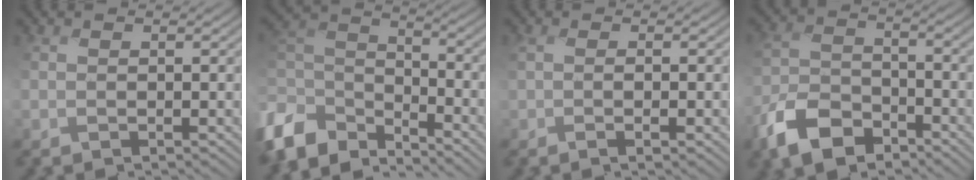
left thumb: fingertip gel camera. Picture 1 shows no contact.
{"total": 11.8, "force": [-8.2, 6.5, 5.5], "torque": [-0.168, -0.012, -0.172]}
{"total": 2.6, "force": [-0.4, 0.5, 2.5], "torque": [-0.051, -0.003, -0.010]}
{"total": 8.2, "force": [-5.5, 4.3, 4.3], "torque": [-0.094, -0.006, -0.124]}